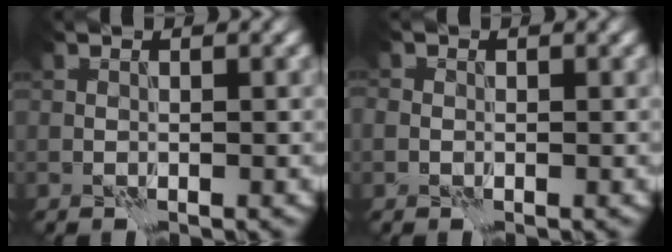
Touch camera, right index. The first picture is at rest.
{"total": 0.6, "force": [-0.2, 0.6, 0.1], "torque": [0.000, 0.002, -0.009]}